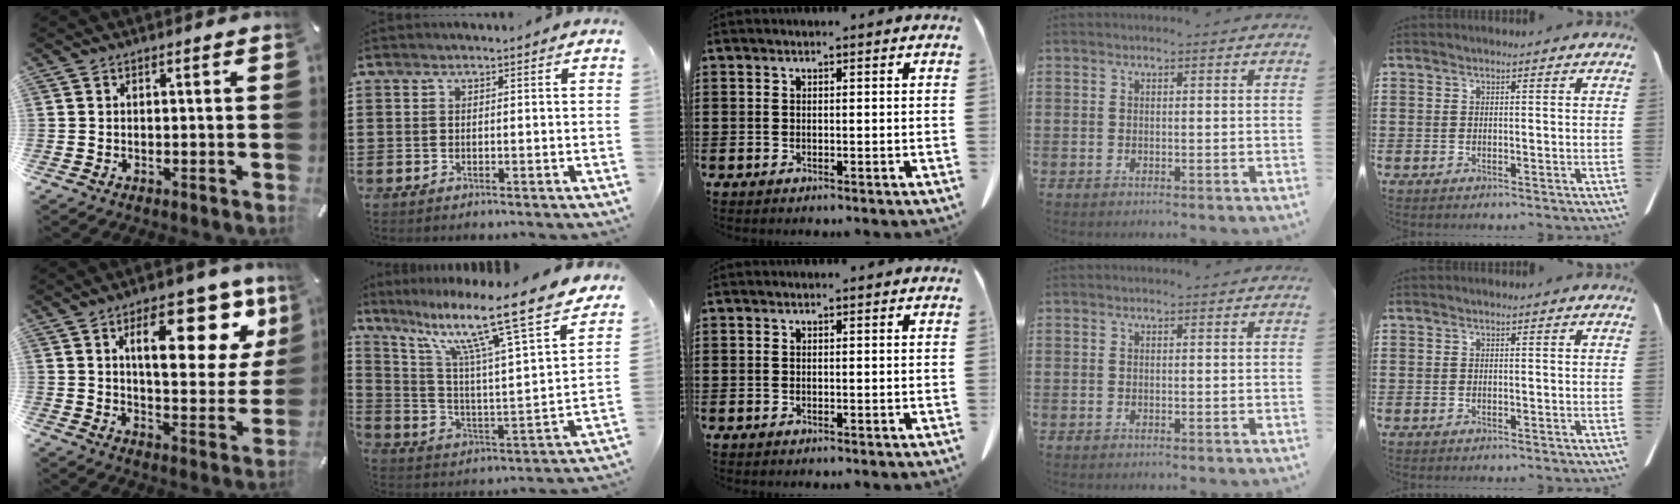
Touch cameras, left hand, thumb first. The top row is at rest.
{"thumb": {"total": 20.1, "force": [9.4, 9.0, 15.3], "torque": [-0.209, -0.041, 0.145]}, "index": {"total": 14.3, "force": [10.5, 0.7, 9.6], "torque": [-0.194, -0.074, 0.162]}}